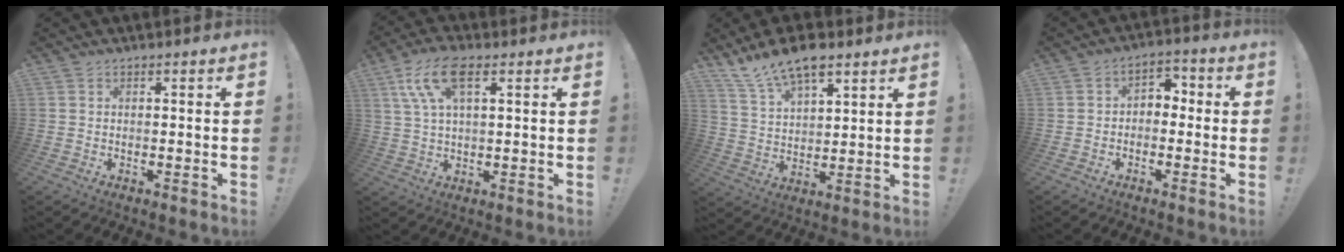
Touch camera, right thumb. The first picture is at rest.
{"total": 12.1, "force": [5.2, 5.3, 9.5], "torque": [-0.189, -0.006, 0.097]}
{"total": 11.7, "force": [8.9, 4.6, 6.1], "torque": [-0.120, -0.052, 0.167]}
{"total": 4.4, "force": [-2.0, 3.4, 1.9], "torque": [-0.025, 0.022, -0.036]}